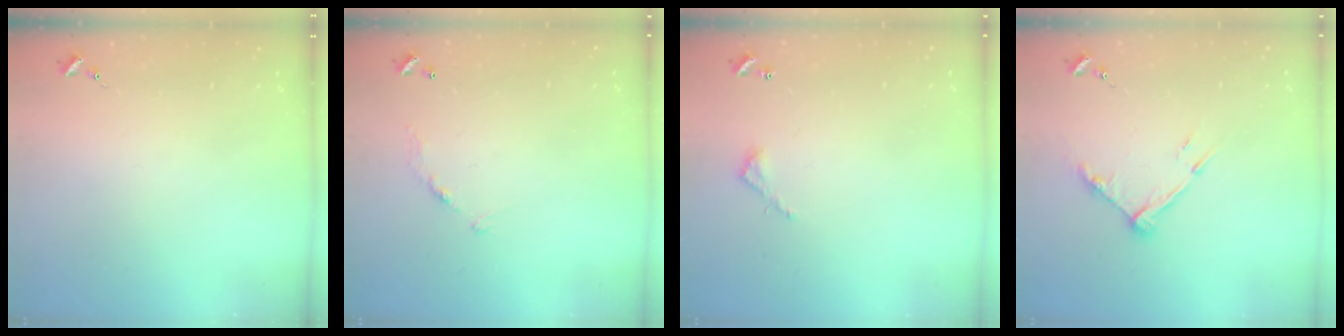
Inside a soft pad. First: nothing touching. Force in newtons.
{"total": 6.0, "press": 6.0, "slide": 0.4}
{"total": 3.9, "press": 3.9, "slide": 0.3}
{"total": 10.4, "press": 10.4, "slide": 0.8}